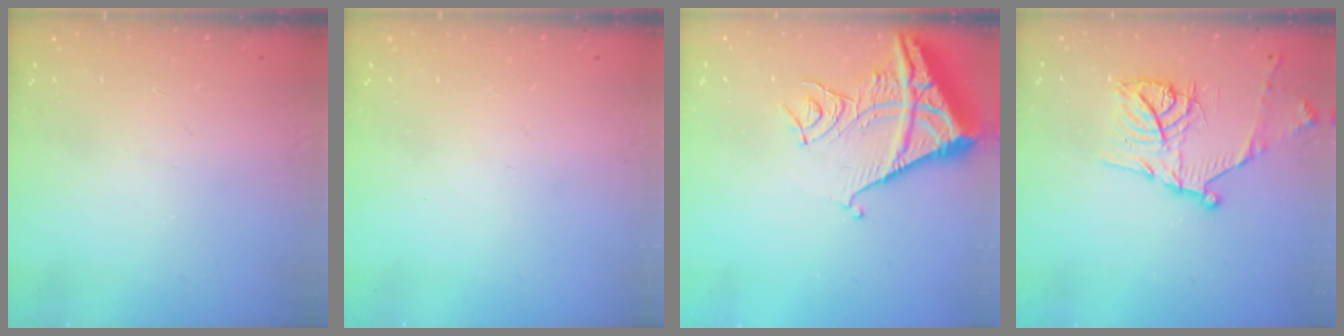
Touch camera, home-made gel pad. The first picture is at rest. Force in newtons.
{"total": 0.0}
{"total": 12.2, "press": 12.1, "slide": 1.5}
{"total": 16.1, "press": 16.1, "slide": 1.3}